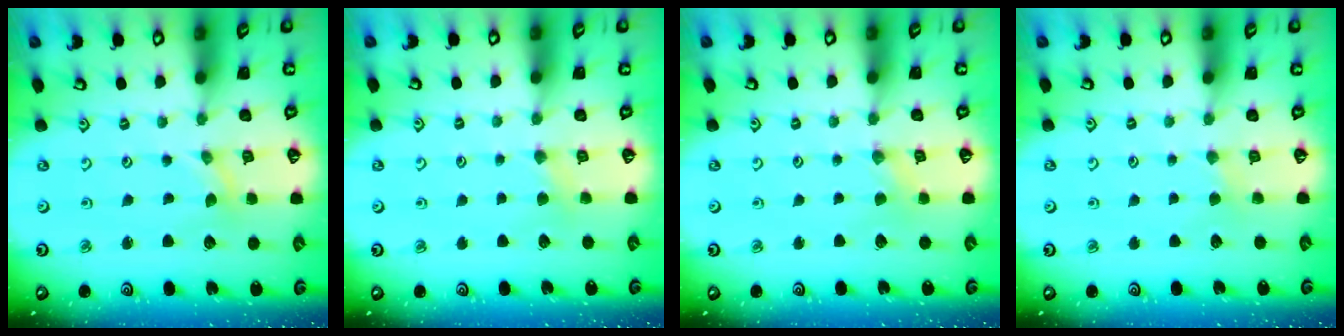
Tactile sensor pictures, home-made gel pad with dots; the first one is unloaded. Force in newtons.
{"total": 2.7, "press": 2.6, "slide": 0.4}
{"total": 1.1, "press": 1.1, "slide": 0.3}
{"total": 2.0, "press": 2.0, "slide": 0.3}